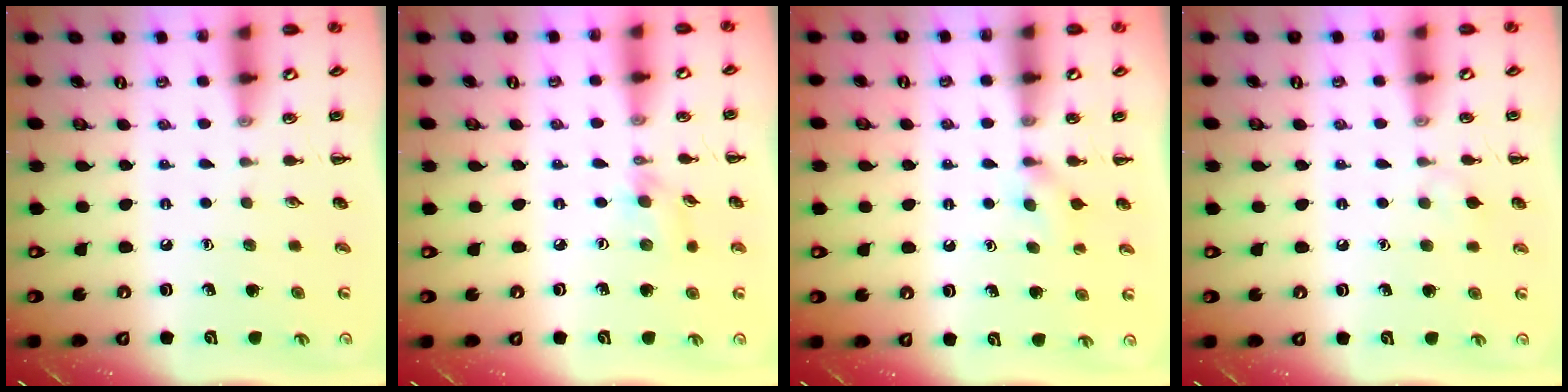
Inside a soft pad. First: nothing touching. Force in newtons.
{"total": 3.5, "press": 3.2, "slide": 1.4}
{"total": 4.1, "press": 3.8, "slide": 1.4}
{"total": 4.7, "press": 4.4, "slide": 1.8}